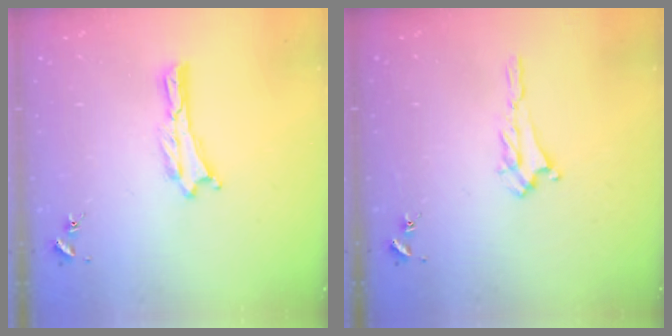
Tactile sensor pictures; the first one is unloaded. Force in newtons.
{"total": 2.0, "press": 2.0, "slide": 0.5}